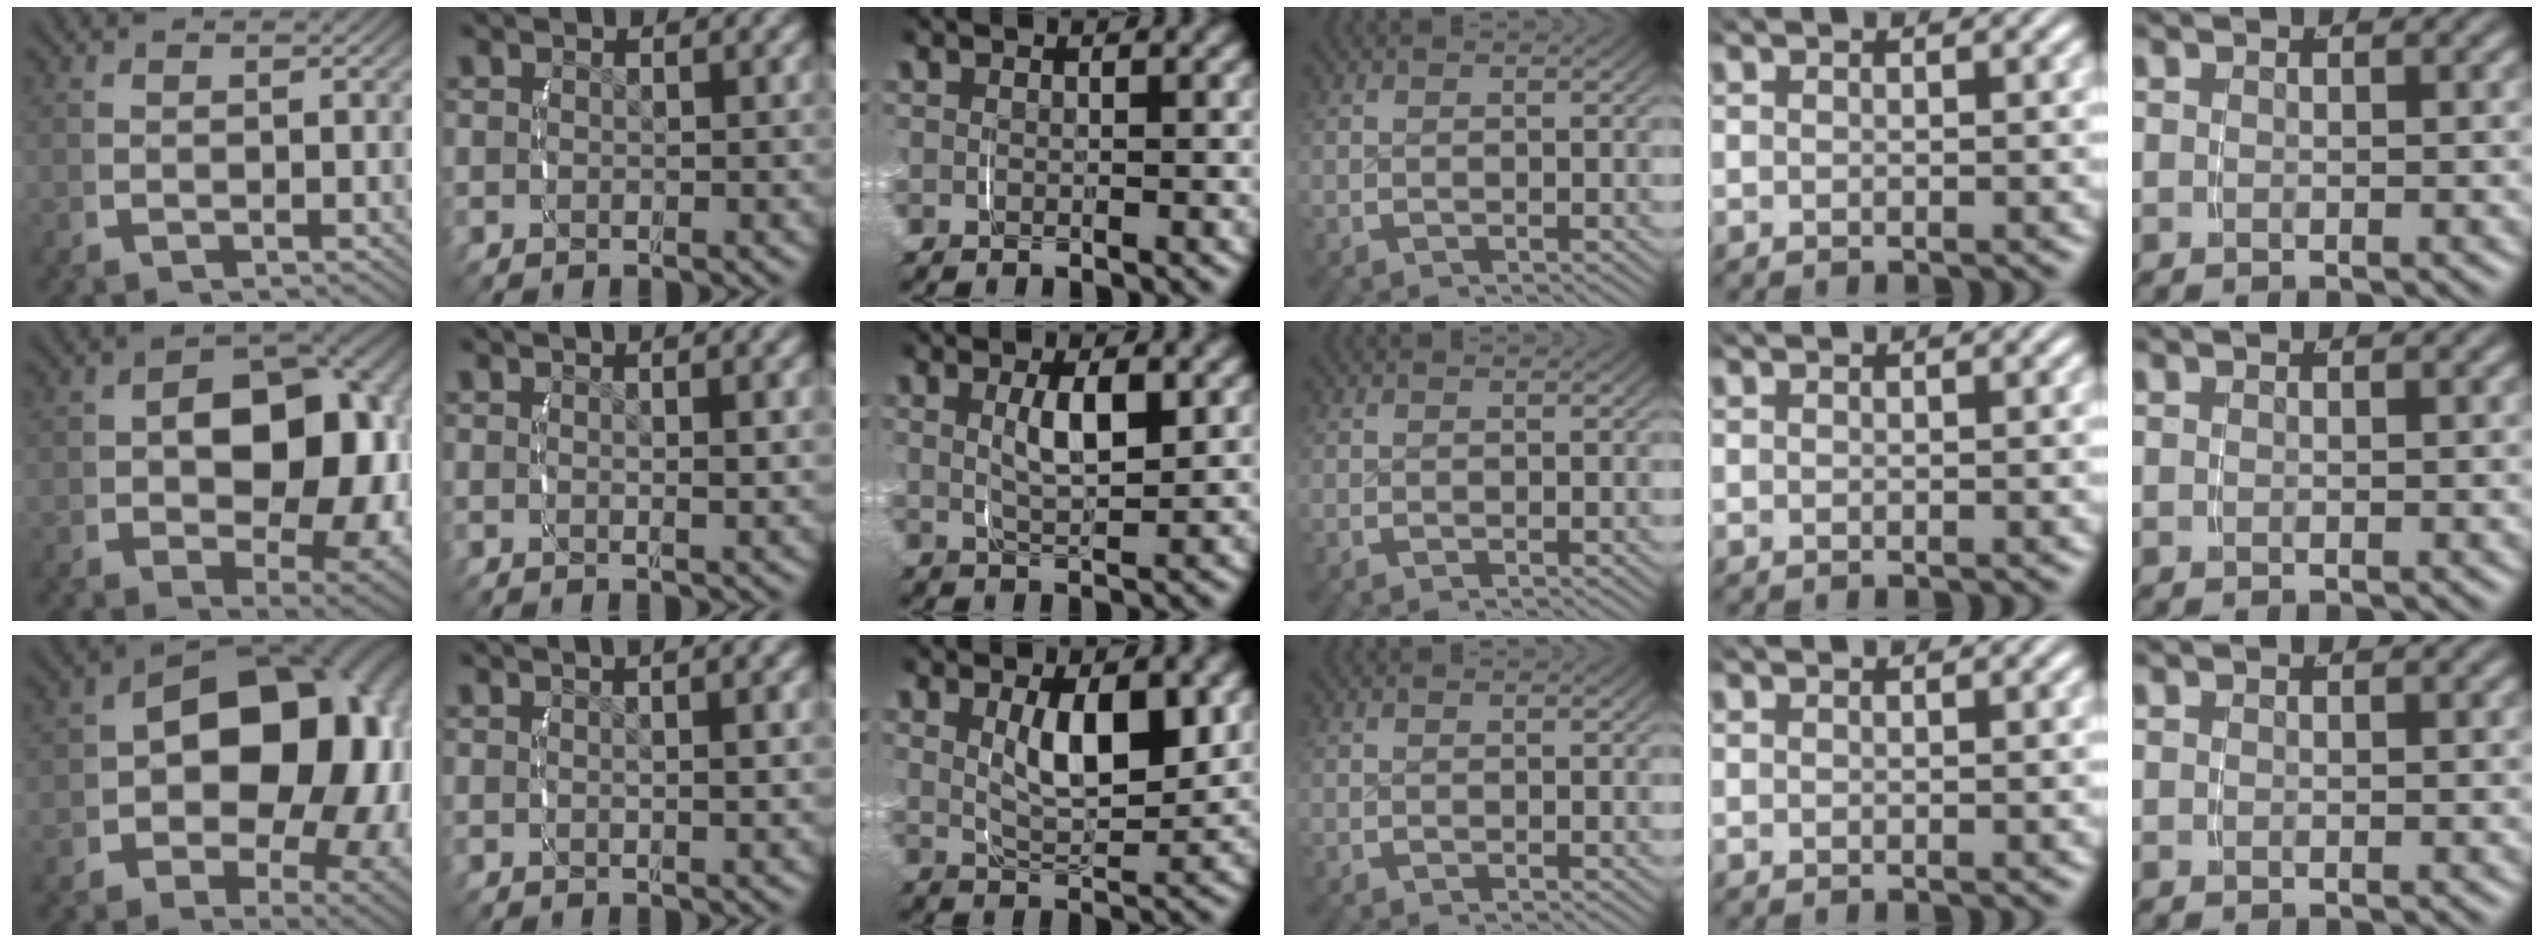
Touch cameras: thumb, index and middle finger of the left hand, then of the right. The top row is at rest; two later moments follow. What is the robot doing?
{"motion": "grasp_and_lifting", "object": "velcro strap"}